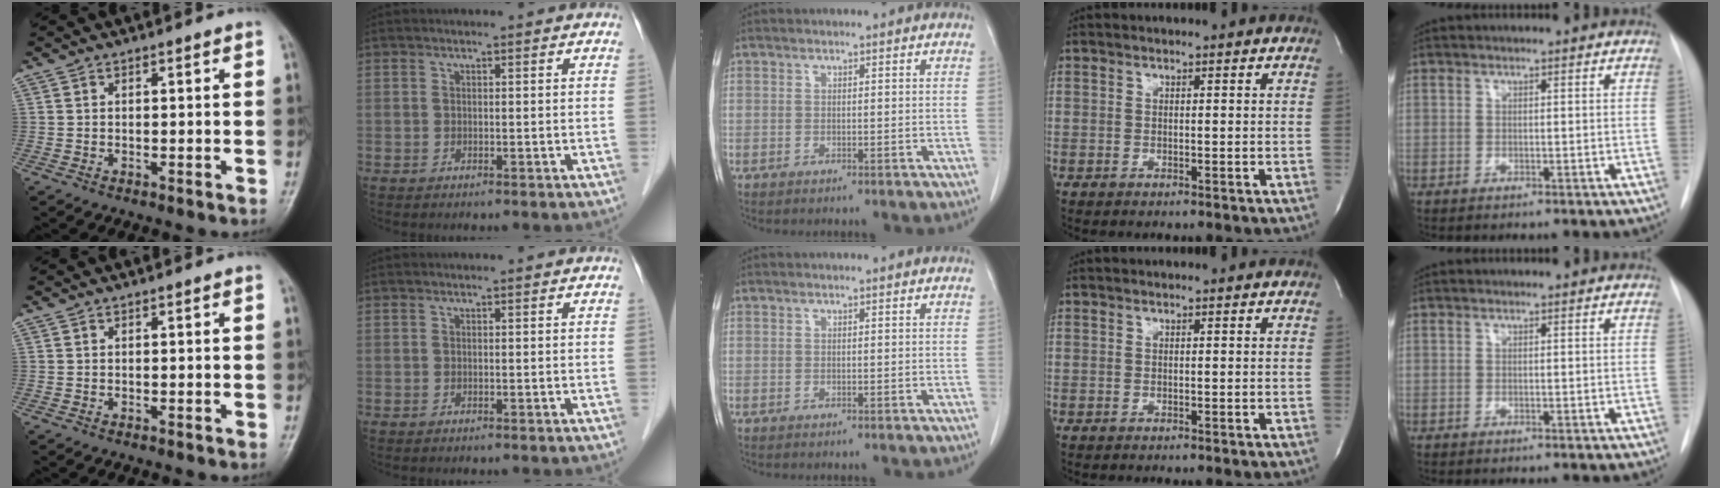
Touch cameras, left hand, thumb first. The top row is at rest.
{}